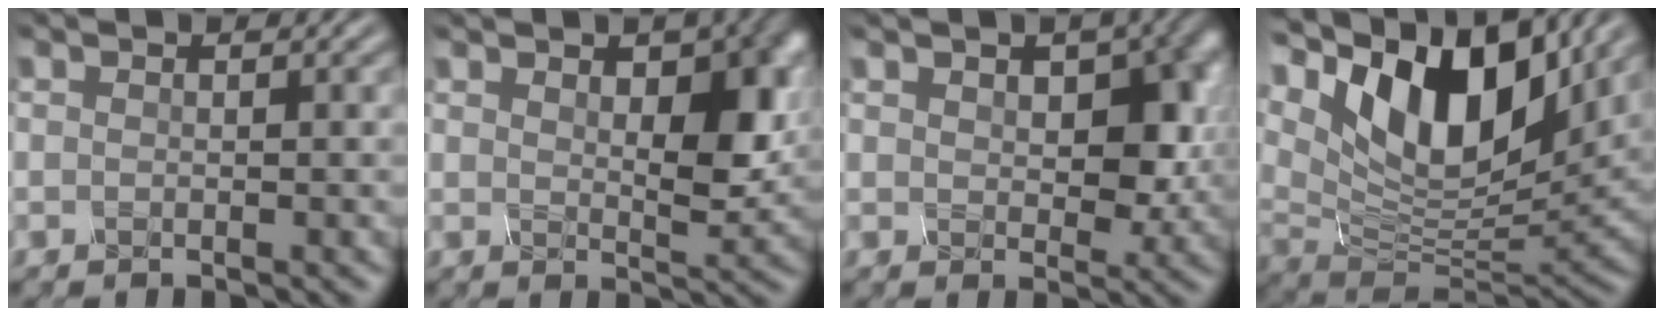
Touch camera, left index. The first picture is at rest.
{"total": 6.5, "force": [1.8, 3.4, 5.2], "torque": [-0.071, -0.008, 0.032]}
{"total": 5.9, "force": [1.3, 3.6, 4.4], "torque": [-0.065, -0.006, 0.020]}
{"total": 13.2, "force": [5.7, 6.4, 10.0], "torque": [-0.178, 0.009, 0.095]}